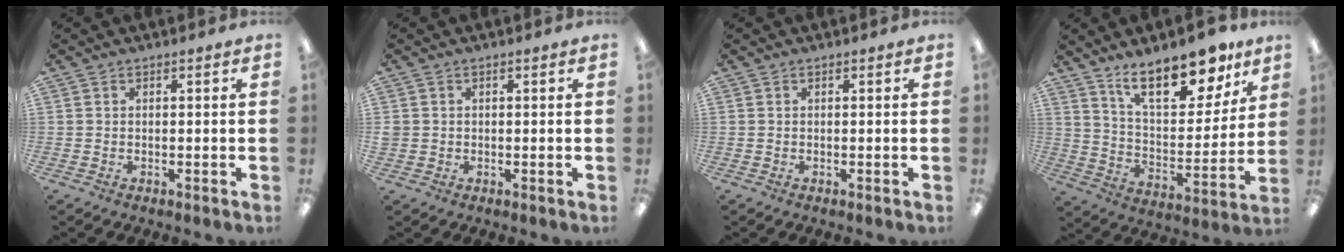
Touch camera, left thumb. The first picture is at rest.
{"total": 1.3, "force": [0.0, 1.3, 0.1], "torque": [-0.003, 0.003, -0.002]}
{"total": 0.0}
{"total": 19.6, "force": [13.6, 8.1, 11.5], "torque": [-0.166, -0.082, 0.228]}